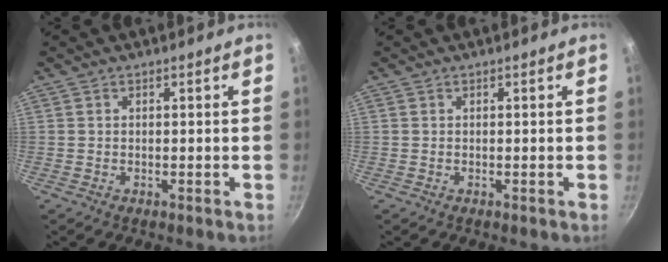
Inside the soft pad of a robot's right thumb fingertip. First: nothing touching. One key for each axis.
{"total": 0.0}